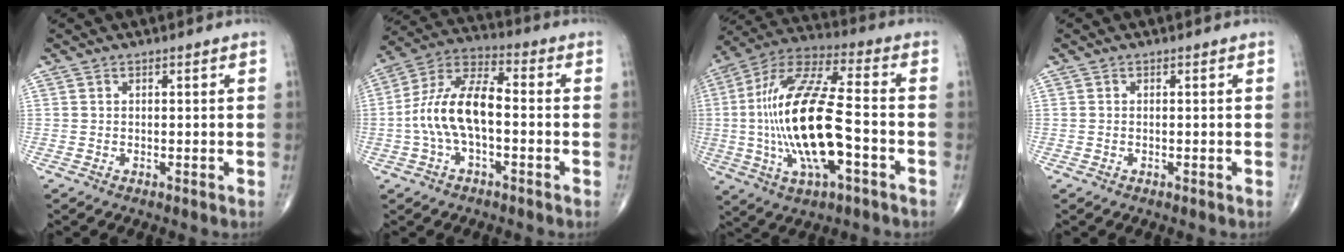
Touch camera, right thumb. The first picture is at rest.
{"total": 13.0, "force": [-1.7, 6.2, 11.3], "torque": [-0.228, 0.045, -0.038]}
{"total": 22.5, "force": [-3.4, 8.0, 20.8], "torque": [-0.427, 0.030, -0.055]}
{"total": 0.0}